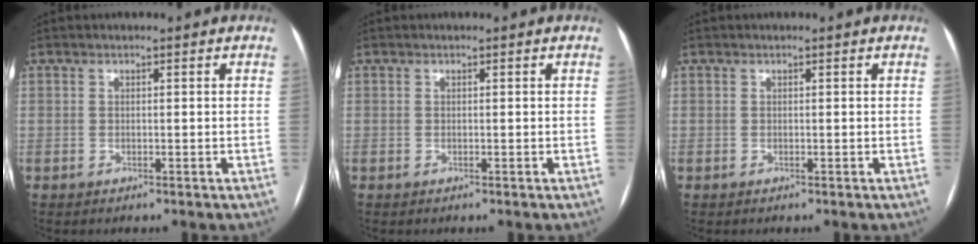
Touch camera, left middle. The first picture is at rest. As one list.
[{"total": 0.0}, {"total": 0.0}]